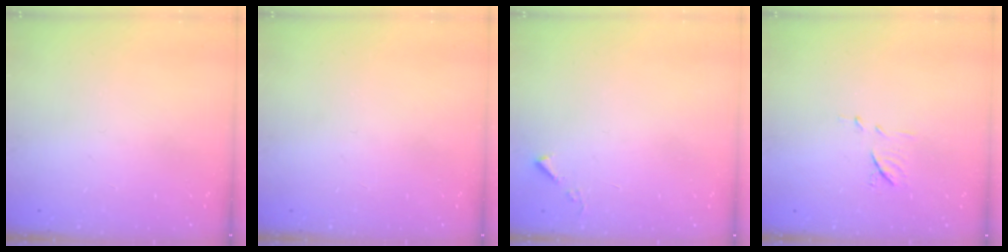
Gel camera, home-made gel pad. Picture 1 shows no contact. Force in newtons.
{"total": 0.0}
{"total": 3.2, "press": 3.2, "slide": 0.5}
{"total": 7.0, "press": 7.0, "slide": 0.6}